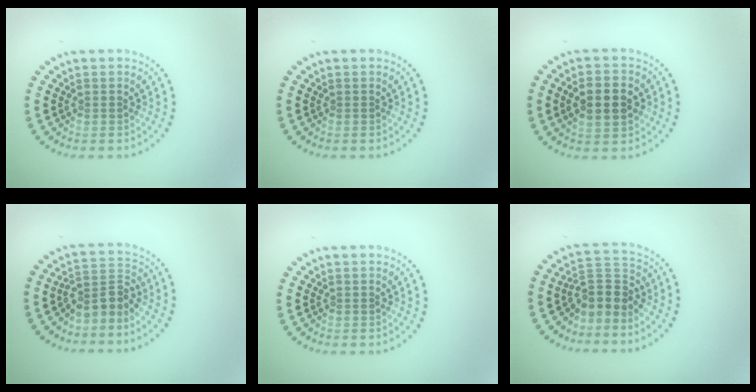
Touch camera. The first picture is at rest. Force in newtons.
{"total": 0.0}
{"total": 4.5, "press": 4.5, "slide": 0.3}
{"total": 3.0, "press": 2.1, "slide": 2.1}
{"total": 0.0}
{"total": 3.1, "press": 2.3, "slide": 2.1}